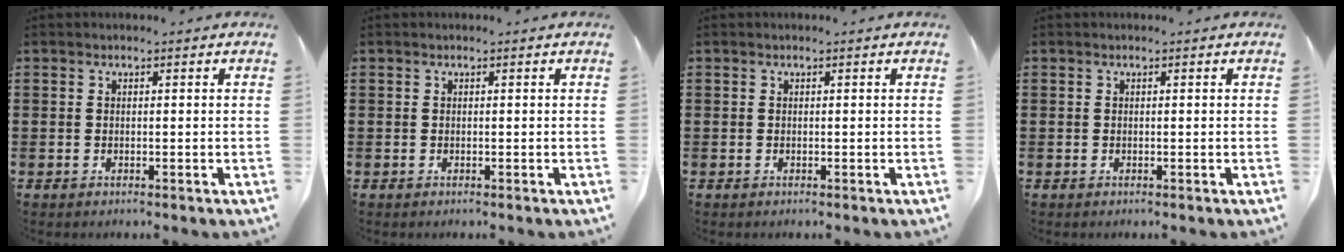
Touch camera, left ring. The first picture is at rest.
{"total": 0.0}
{"total": 0.0}
{"total": 0.0}